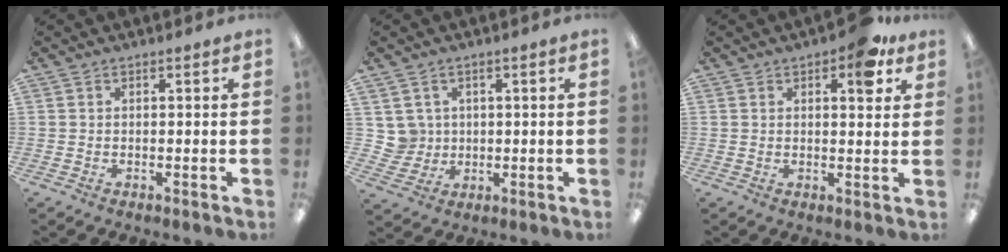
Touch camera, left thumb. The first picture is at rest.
{"total": 5.1, "force": [2.0, 4.7, 0.0], "torque": [-0.007, -0.002, 0.039]}
{"total": 7.3, "force": [4.0, 3.1, 5.2], "torque": [-0.055, -0.013, 0.058]}